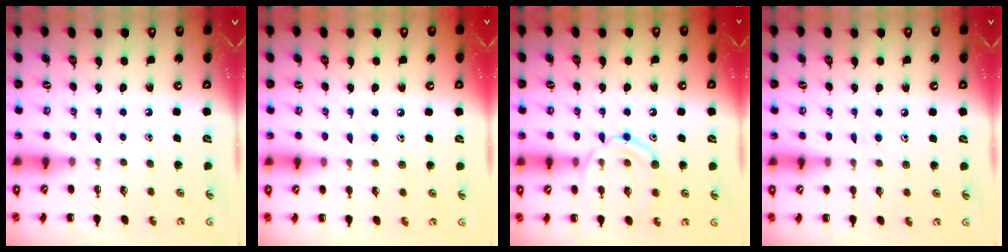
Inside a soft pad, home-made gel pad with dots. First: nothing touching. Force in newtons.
{"total": 7.0, "press": 6.6, "slide": 2.3}
{"total": 13.2, "press": 13.1, "slide": 1.2}
{"total": 5.2, "press": 4.9, "slide": 1.8}